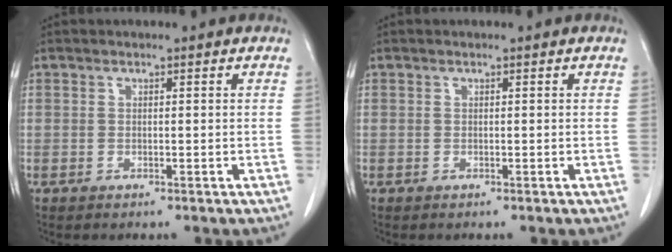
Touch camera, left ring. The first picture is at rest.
{"total": 0.0}